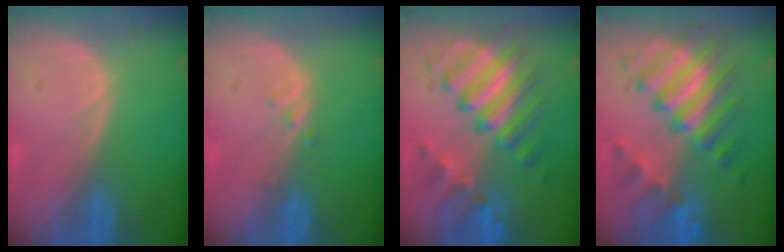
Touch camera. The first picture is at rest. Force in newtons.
{"total": 0.8, "press": 0.8, "slide": 0.1}
{"total": 9.0, "press": 9.0, "slide": 0.4}
{"total": 9.3, "press": 9.3, "slide": 0.6}